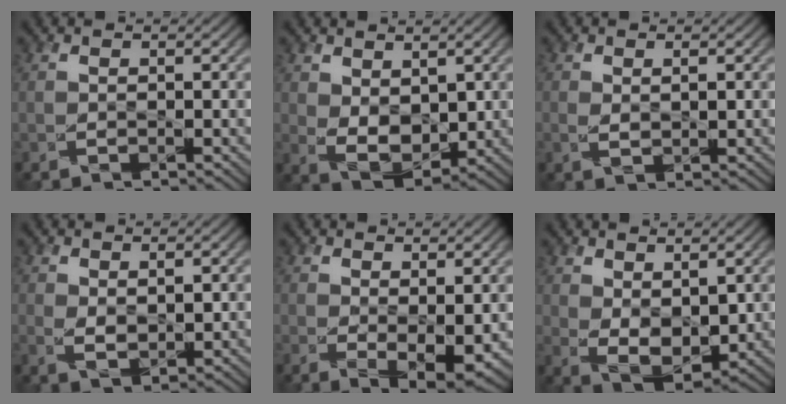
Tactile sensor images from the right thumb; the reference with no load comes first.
{"total": 5.9, "force": [1.6, 3.8, 4.3], "torque": [-0.092, -0.014, 0.034]}
{"total": 1.9, "force": [0.3, 1.0, 1.6], "torque": [-0.035, -0.002, 0.007]}
{"total": 2.7, "force": [0.8, 1.6, 2.0], "torque": [-0.046, -0.005, 0.018]}
{"total": 4.6, "force": [0.5, 2.1, 4.1], "torque": [-0.077, -0.018, 0.020]}
{"total": 6.5, "force": [1.5, 3.7, 5.0], "torque": [-0.106, -0.013, 0.034]}